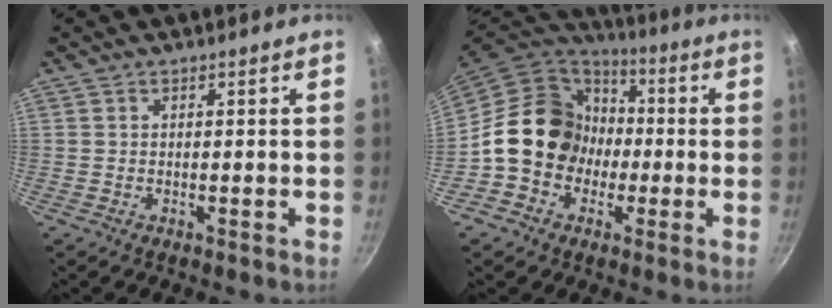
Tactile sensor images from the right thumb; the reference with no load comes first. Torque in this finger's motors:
{"motor_torque": [1.22, 2.21, 0.87, -1.06, 0.43]}